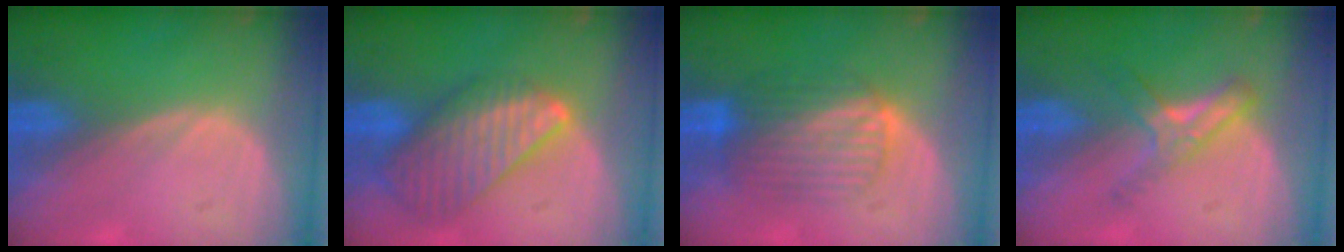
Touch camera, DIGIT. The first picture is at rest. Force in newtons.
{"total": 9.5, "press": 8.3, "slide": 4.6}
{"total": 6.7, "press": 6.7, "slide": 0.3}
{"total": 5.5, "press": 4.9, "slide": 2.6}